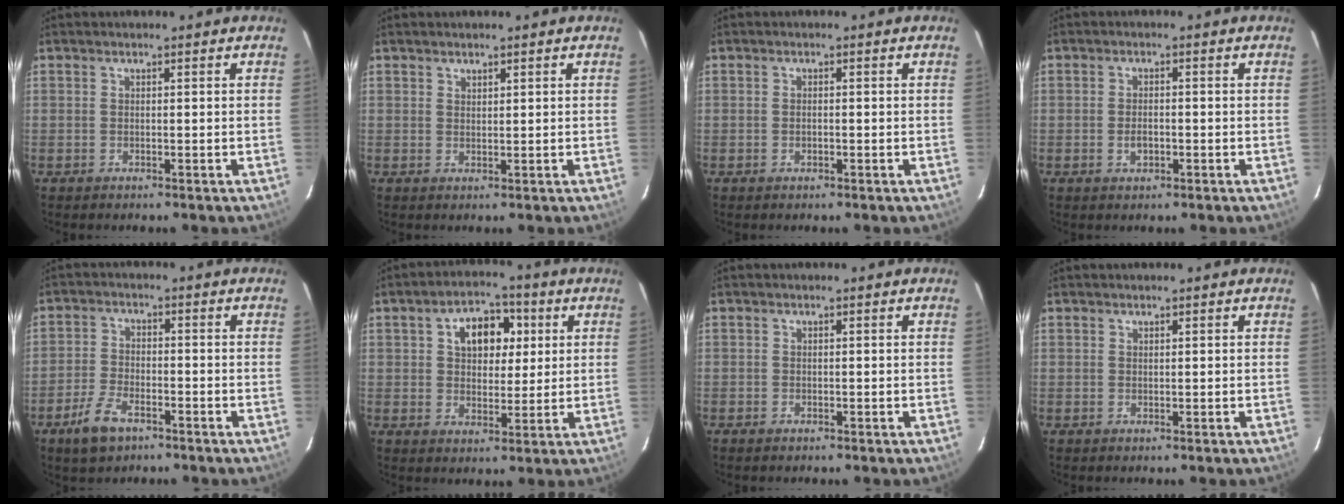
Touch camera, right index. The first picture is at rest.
{"total": 1.1, "force": [0.9, 0.5, 0.1], "torque": [-0.002, 0.001, 0.017]}
{"total": 0.7, "force": [-0.3, 0.5, 0.4], "torque": [-0.008, 0.000, -0.004]}
{"total": 2.3, "force": [-0.8, 1.5, 1.6], "torque": [-0.030, -0.001, -0.013]}
{"total": 6.7, "force": [-4.3, 3.3, 4.0], "torque": [-0.101, -0.002, -0.082]}
{"total": 9.1, "force": [2.9, 6.1, 6.0], "torque": [-0.105, 0.027, 0.050]}
{"total": 0.5, "force": [-0.4, 0.3, 0.1], "torque": [-0.003, -0.002, -0.008]}
{"total": 0.6, "force": [0.4, 0.4, -0.1], "torque": [0.003, 0.002, 0.006]}